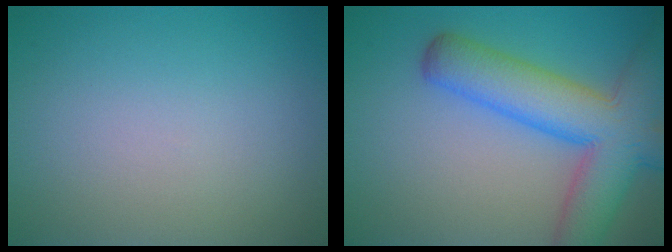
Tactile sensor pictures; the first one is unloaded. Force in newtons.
{"total": 9.3, "press": 9.3, "slide": 0.7}